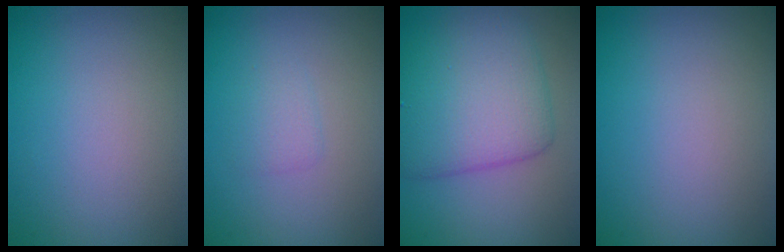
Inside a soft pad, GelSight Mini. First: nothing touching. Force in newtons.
{"total": 1.2, "press": 1.2, "slide": 0.1}
{"total": 6.8, "press": 6.8, "slide": 0.2}
{"total": 0.0}